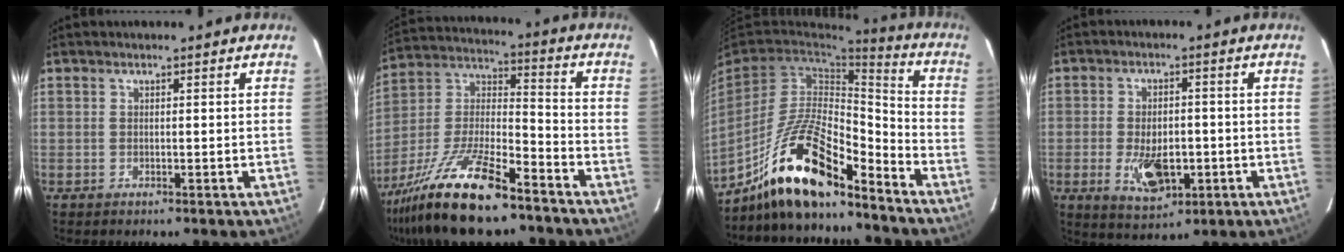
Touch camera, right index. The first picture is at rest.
{"total": 18.8, "force": [-13.7, 3.6, 12.3], "torque": [-0.262, -0.019, -0.251]}
{"total": 17.0, "force": [-12.5, 4.0, 10.8], "torque": [-0.204, 0.015, -0.224]}
{"total": 7.7, "force": [-2.1, 3.9, 6.3], "torque": [-0.117, -0.008, -0.025]}